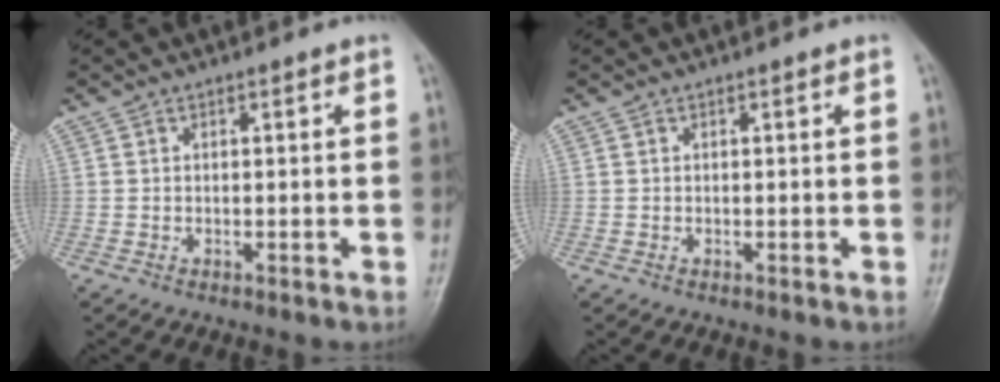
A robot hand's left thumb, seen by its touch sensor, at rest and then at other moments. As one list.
[{"total": 0.0}]